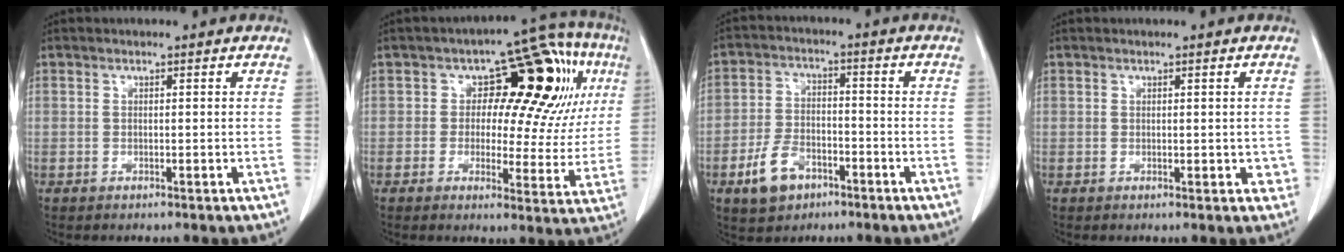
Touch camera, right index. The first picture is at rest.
{"total": 16.0, "force": [4.3, 7.6, 13.4], "torque": [-0.139, 0.040, 0.054]}
{"total": 7.6, "force": [-4.2, 4.7, 4.3], "torque": [-0.096, 0.007, -0.070]}
{"total": 2.1, "force": [0.0, 1.4, 1.5], "torque": [-0.004, 0.001, 0.001]}